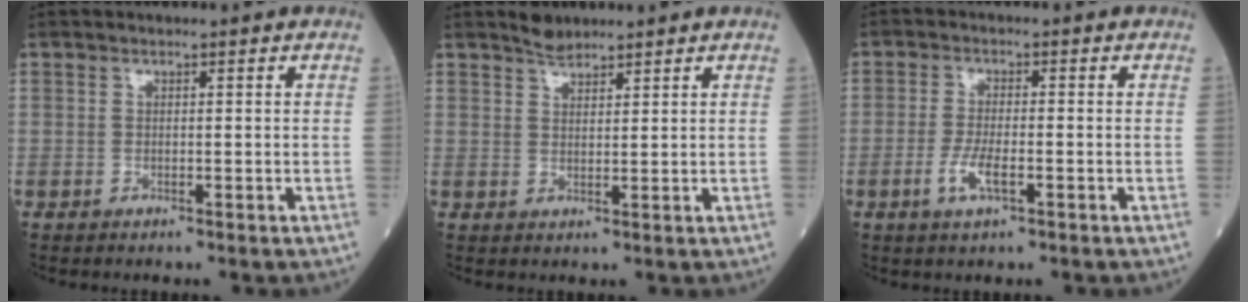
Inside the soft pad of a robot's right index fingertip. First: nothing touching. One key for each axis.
{"total": 2.6, "fx": 2.4, "fy": 0.7, "fz": 0.6, "tx": -0.012, "ty": 0.002, "tz": 0.043}
{"total": 4.0, "fx": -1.5, "fy": 1.0, "fz": 3.6, "tx": -0.078, "ty": -0.002, "tz": -0.026}